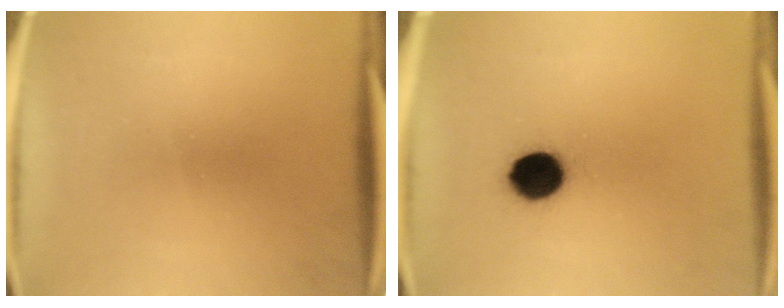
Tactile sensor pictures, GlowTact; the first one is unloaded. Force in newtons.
{"total": 9.2}